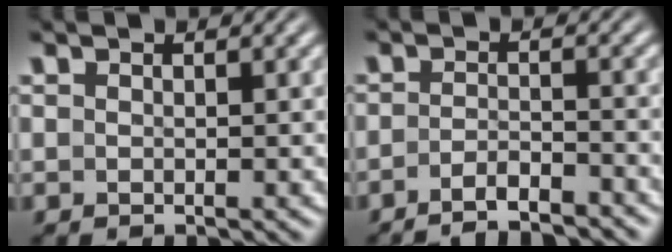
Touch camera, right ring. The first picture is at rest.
{"total": 4.4, "force": [-4.2, 0.6, 1.4], "torque": [-0.026, -0.015, -0.063]}